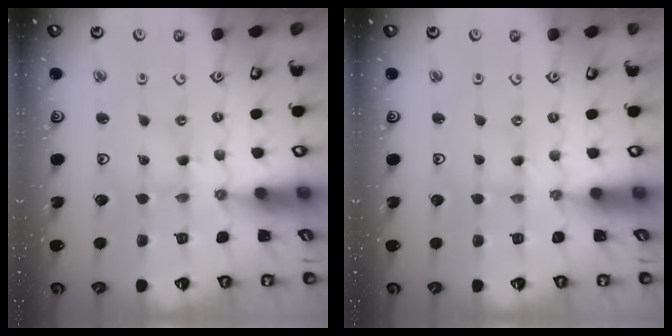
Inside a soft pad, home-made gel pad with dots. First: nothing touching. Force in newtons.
{"total": 0.0}